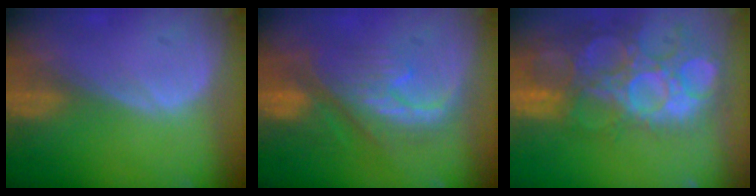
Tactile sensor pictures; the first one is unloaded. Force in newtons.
{"total": 8.4, "press": 8.3, "slide": 1.4}
{"total": 15.2, "press": 12.6, "slide": 8.5}